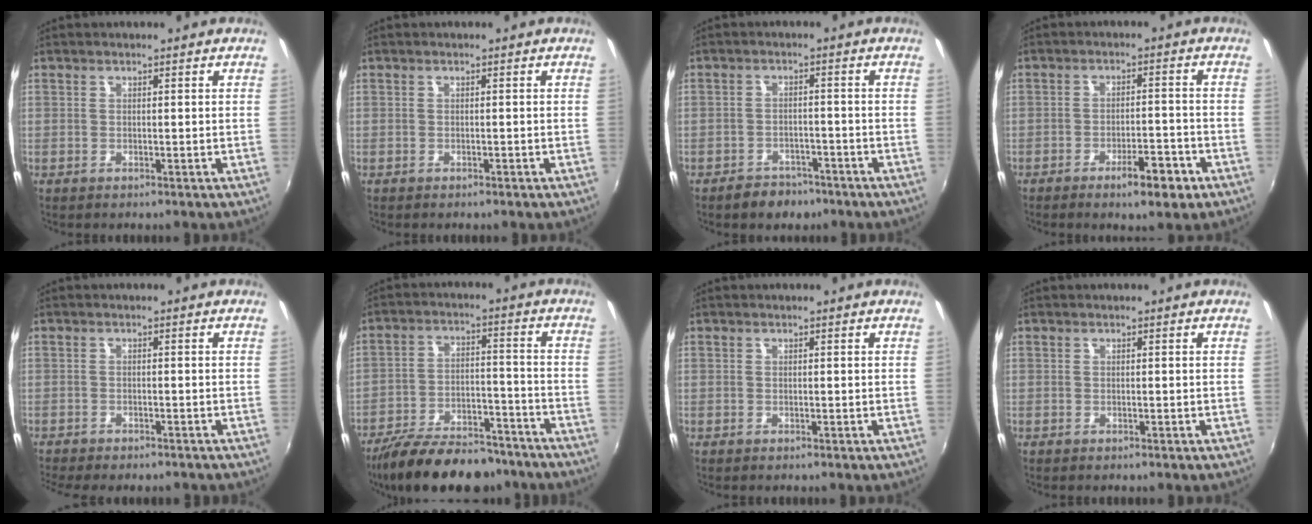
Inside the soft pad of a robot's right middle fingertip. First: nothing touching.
{"total": 0.6, "force": [-0.6, 0.2, 0.1], "torque": [-0.003, -0.003, -0.010]}
{"total": 5.7, "force": [-4.3, 3.3, 1.6], "torque": [-0.045, 0.007, -0.057]}
{"total": 6.2, "force": [-3.8, 1.6, 4.6], "torque": [-0.082, -0.002, -0.049]}
{"total": 6.9, "force": [-6.1, 1.4, 2.9], "torque": [-0.069, -0.024, -0.094]}
{"total": 20.9, "force": [-17.0, 7.3, 9.8], "torque": [-0.187, -0.013, -0.247]}
{"total": 0.0}
{"total": 0.0}